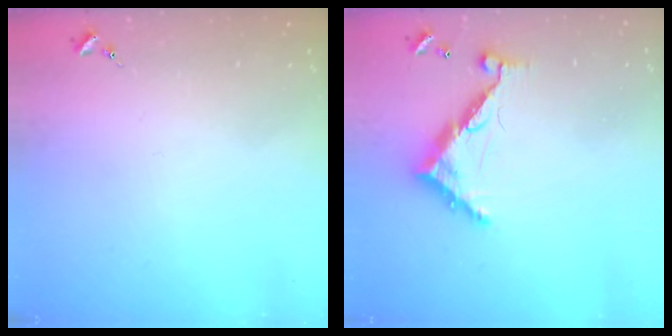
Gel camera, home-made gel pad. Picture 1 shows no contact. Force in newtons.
{"total": 10.8, "press": 10.8, "slide": 0.9}